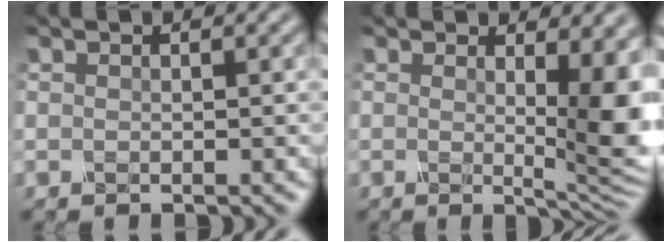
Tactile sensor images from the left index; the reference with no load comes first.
{"total": 8.0, "force": [1.5, 2.6, 7.5], "torque": [-0.085, -0.011, 0.024]}